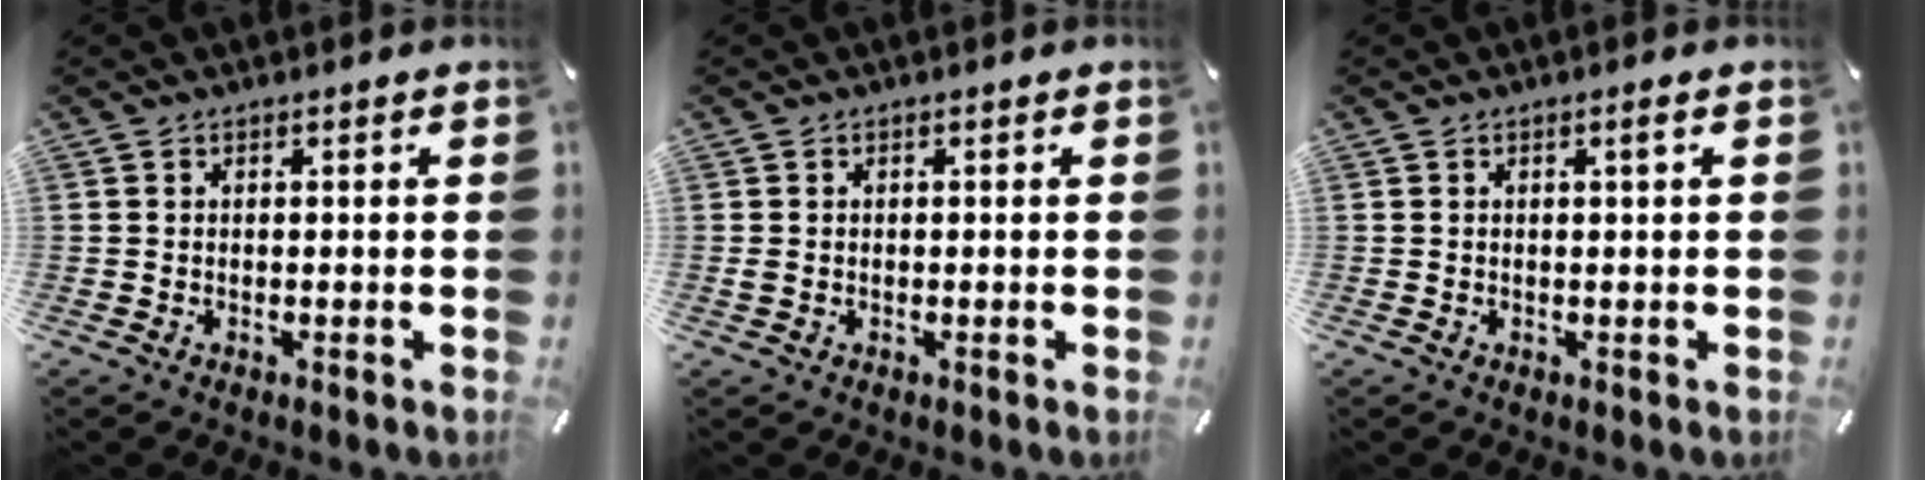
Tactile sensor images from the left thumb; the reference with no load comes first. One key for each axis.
{"total": 0.9, "fx": -0.2, "fy": 0.7, "fz": 0.6, "tx": -0.011, "ty": 0.002, "tz": -0.004}
{"total": 1.4, "fx": 0.4, "fy": 0.1, "fz": 1.3, "tx": -0.025, "ty": 0.002, "tz": 0.005}